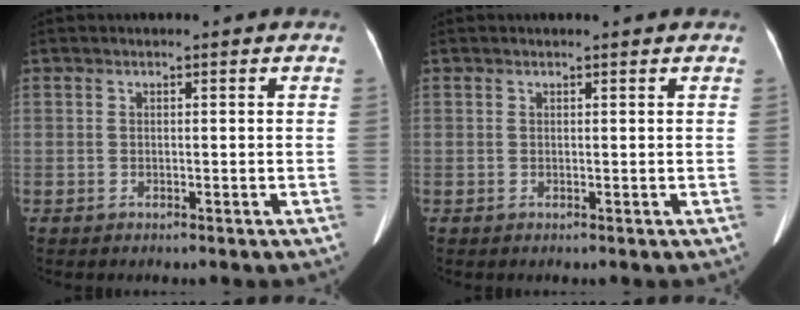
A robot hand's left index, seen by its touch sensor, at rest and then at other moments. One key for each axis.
{"total": 1.2, "fx": 1.1, "fy": 0.0, "fz": 0.3, "tx": -0.009, "ty": 0.006, "tz": 0.015}